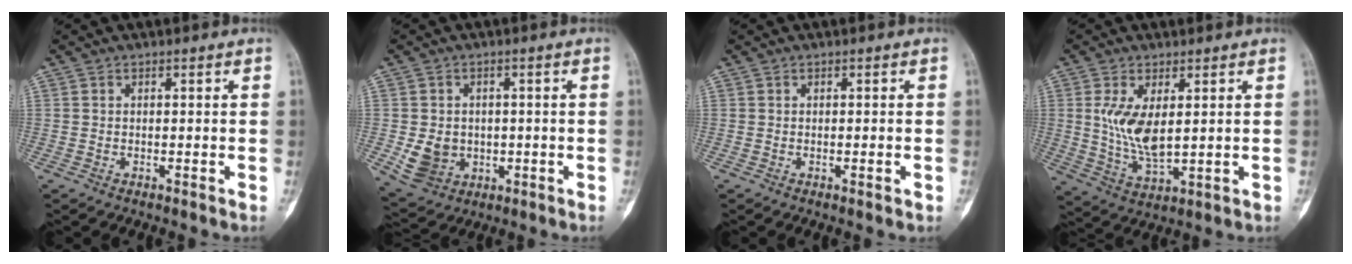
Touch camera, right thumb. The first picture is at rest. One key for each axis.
{"total": 7.2, "fx": -0.7, "fy": 6.2, "fz": 3.6, "tx": -0.045, "ty": 0.001, "tz": 0.006}
{"total": 0.9, "fx": -0.3, "fy": 0.1, "fz": 0.8, "tx": -0.006, "ty": -0.002, "tz": -0.003}
{"total": 8.8, "fx": 1.7, "fy": 3.8, "fz": 7.7, "tx": -0.147, "ty": -0.023, "tz": 0.043}